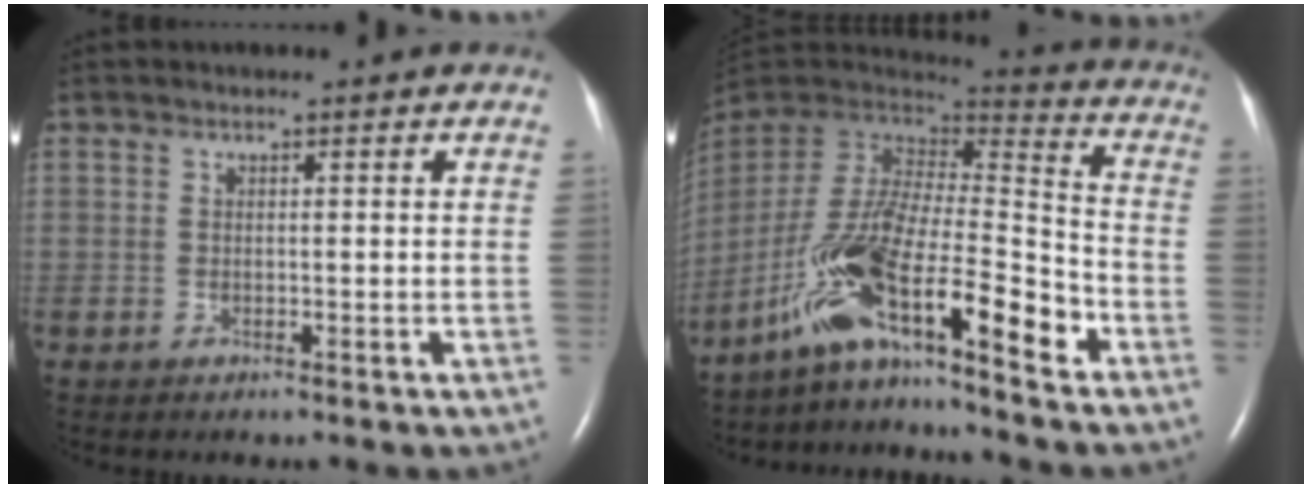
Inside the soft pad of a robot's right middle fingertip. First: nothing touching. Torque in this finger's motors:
{"motor_torque": [0.81, -0.66, 0.53, 0.21]}